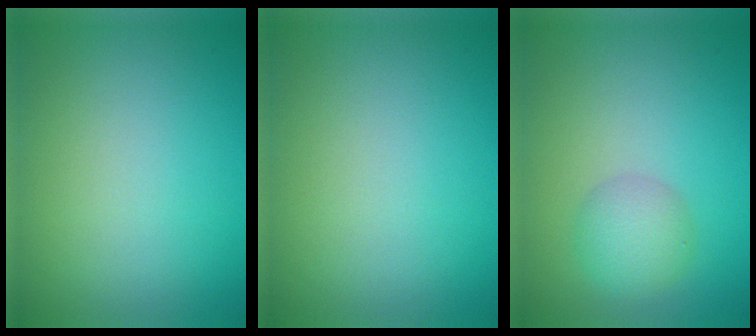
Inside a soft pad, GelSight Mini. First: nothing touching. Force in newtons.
{"total": 0.0}
{"total": 2.8, "press": 2.8, "slide": 0.1}